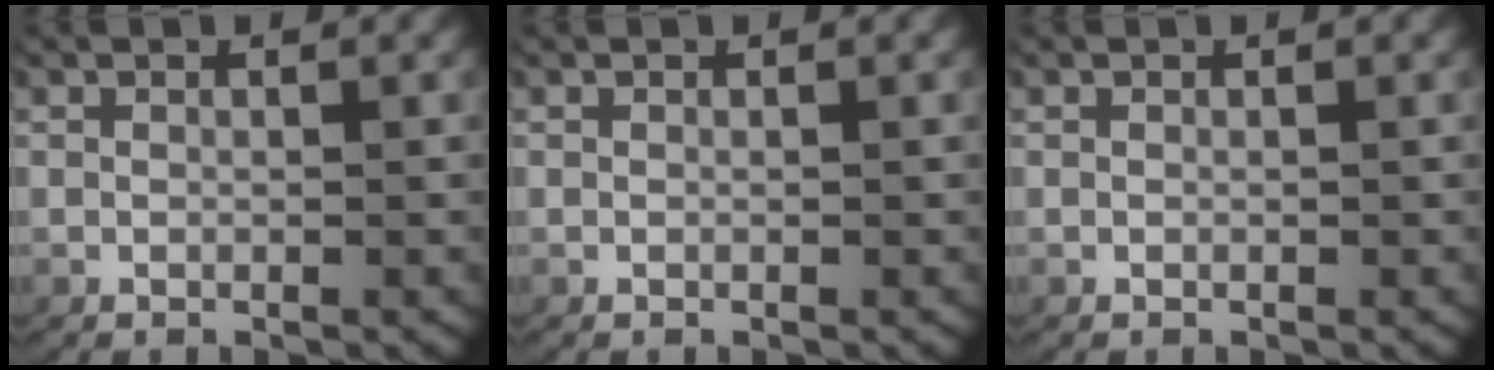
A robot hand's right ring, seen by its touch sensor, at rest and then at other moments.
{"total": 0.0}
{"total": 0.0}